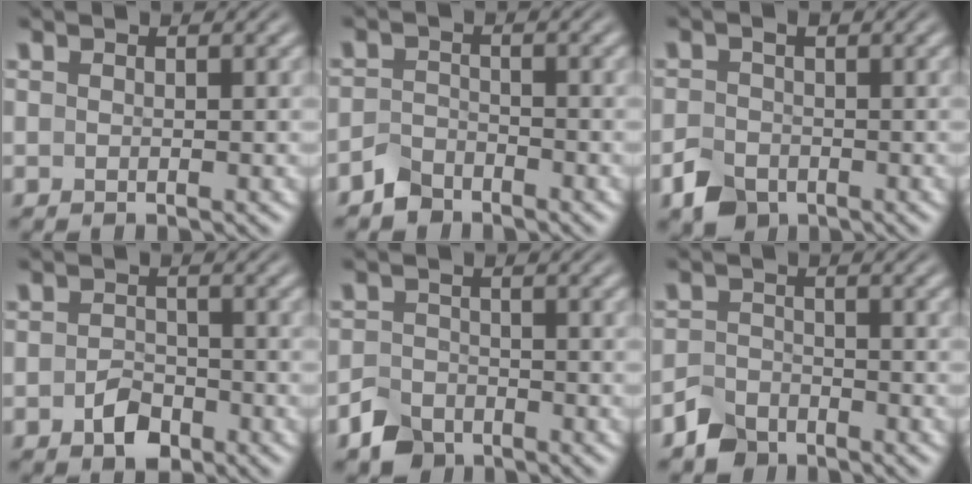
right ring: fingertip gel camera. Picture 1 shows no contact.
{"total": 3.0, "force": [-2.9, 1.0, 0.1], "torque": [-0.003, -0.012, -0.048]}
{"total": 2.6, "force": [-2.0, 1.4, 0.7], "torque": [-0.007, -0.014, -0.034]}
{"total": 2.7, "force": [-1.9, 1.5, 1.3], "torque": [-0.010, -0.005, -0.031]}
{"total": 3.3, "force": [-2.8, 1.5, 0.4], "torque": [-0.006, -0.015, -0.047]}
{"total": 3.6, "force": [-3.1, 1.7, 0.4], "torque": [-0.009, -0.017, -0.050]}